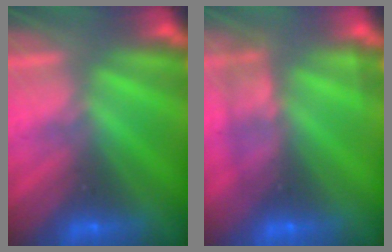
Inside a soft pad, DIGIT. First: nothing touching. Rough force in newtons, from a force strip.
{"total": 2.4}